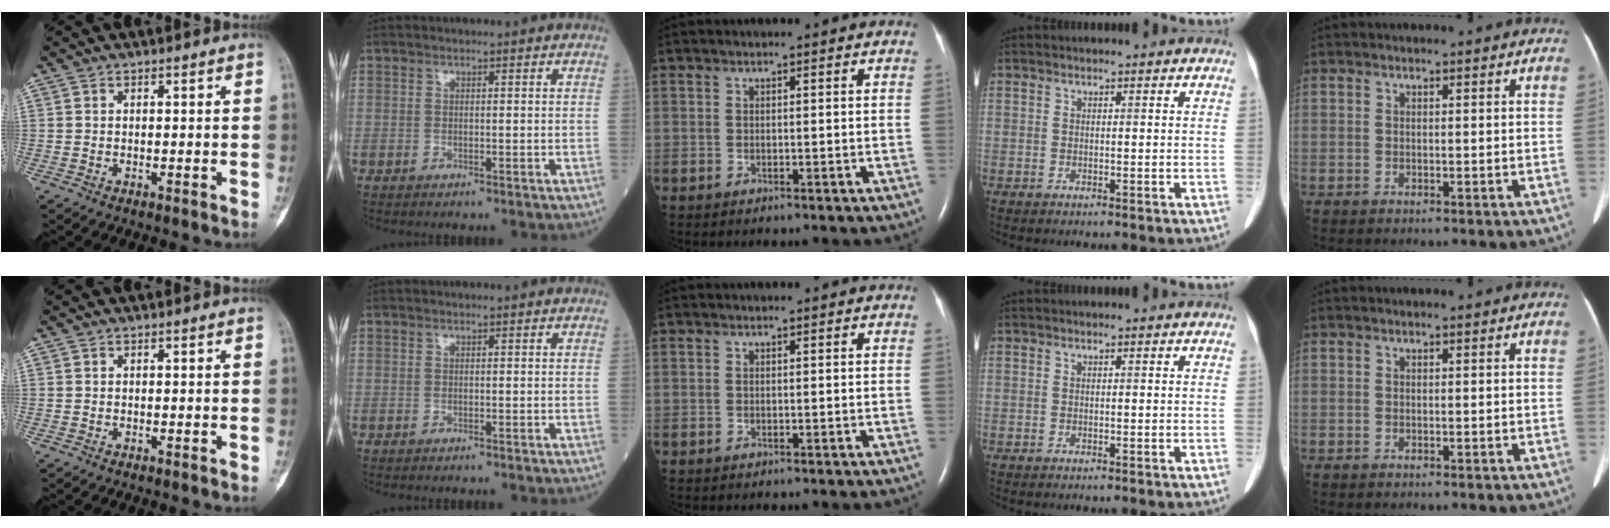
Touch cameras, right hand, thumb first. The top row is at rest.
{}